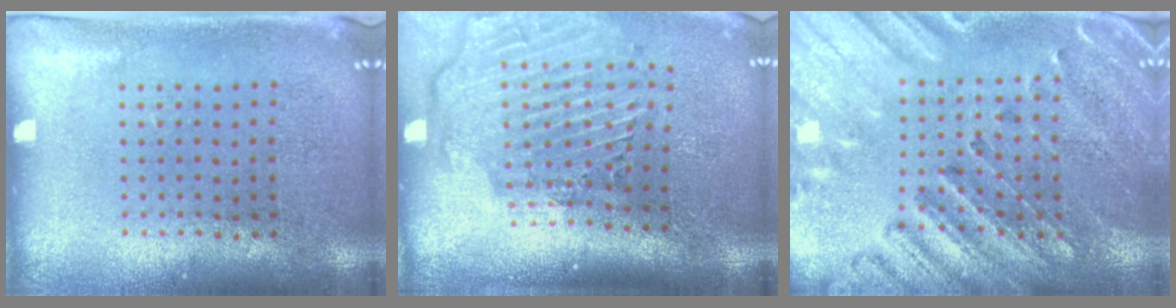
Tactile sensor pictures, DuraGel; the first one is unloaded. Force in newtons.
{"total": 2.9, "press": 2.2, "slide": 1.8}
{"total": 2.7, "press": 2.6, "slide": 0.9}